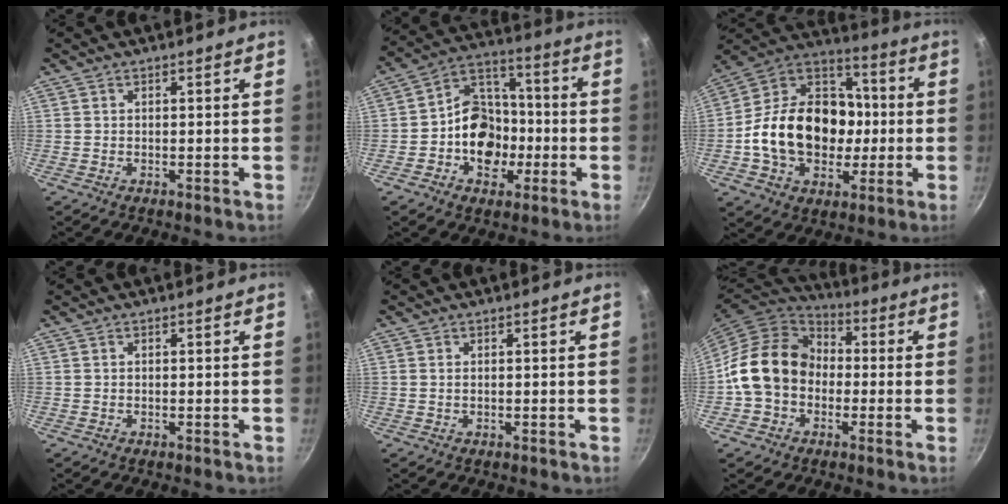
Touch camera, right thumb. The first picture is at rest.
{"total": 14.0, "force": [-3.1, 11.0, 8.0], "torque": [-0.085, 0.041, -0.065]}
{"total": 23.8, "force": [-2.3, 17.9, 15.6], "torque": [-0.228, 0.046, -0.045]}
{"total": 0.0}
{"total": 0.6, "force": [0.1, 0.3, 0.5], "torque": [-0.011, 0.000, 0.004]}
{"total": 15.8, "force": [-0.9, 12.8, 9.2], "torque": [-0.127, 0.039, -0.030]}